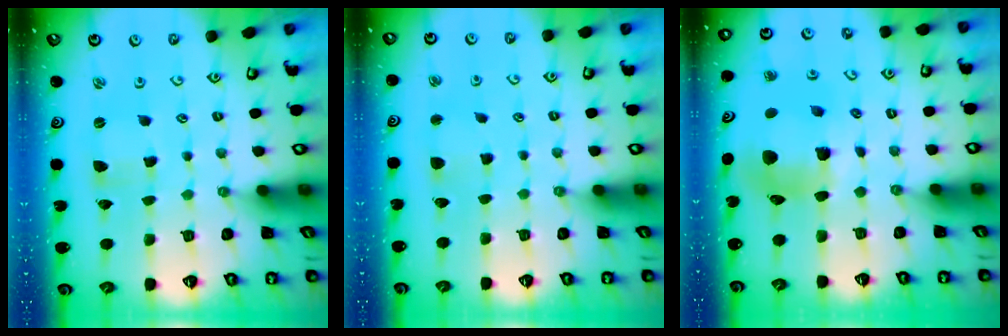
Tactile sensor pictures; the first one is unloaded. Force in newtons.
{"total": 2.8, "press": 2.7, "slide": 0.4}
{"total": 10.1, "press": 10.0, "slide": 1.2}